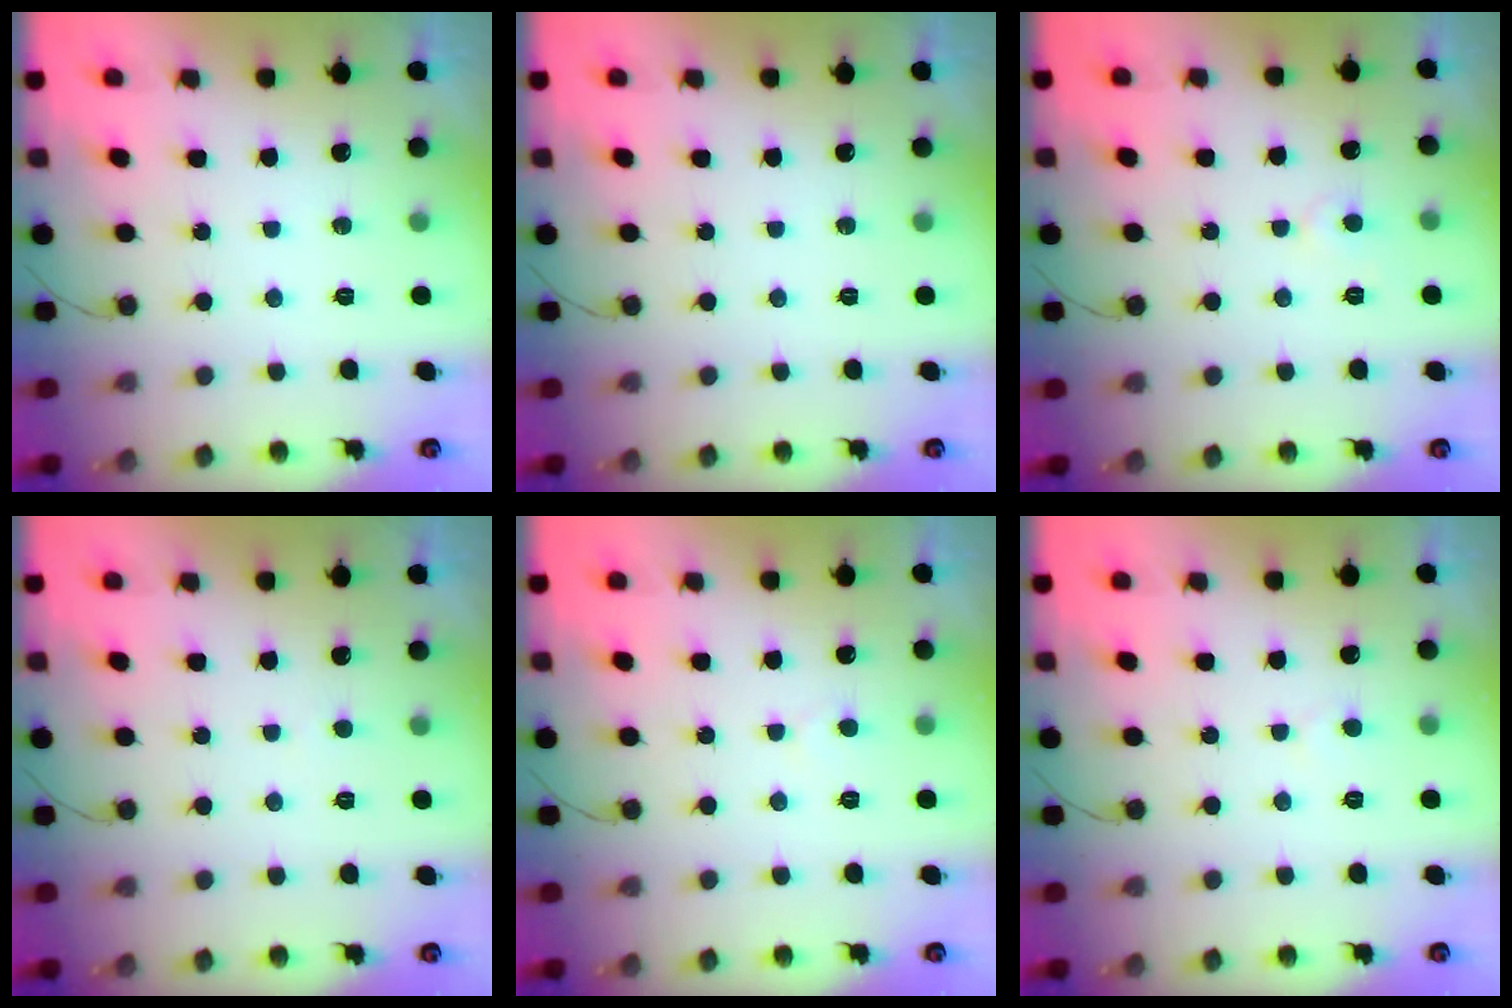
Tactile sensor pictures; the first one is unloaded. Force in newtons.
{"total": 0.0}
{"total": 3.1, "press": 3.1, "slide": 0.5}
{"total": 1.4, "press": 1.4, "slide": 0.2}
{"total": 2.7, "press": 2.7, "slide": 0.2}
{"total": 2.7, "press": 2.7, "slide": 0.2}